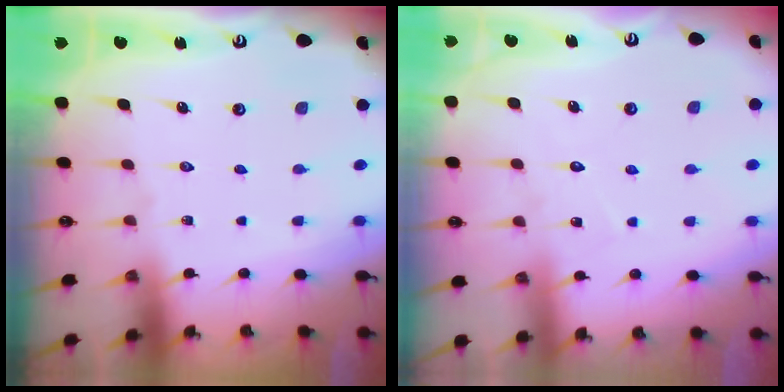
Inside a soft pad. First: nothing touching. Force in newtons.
{"total": 5.5, "press": 5.5, "slide": 0.4}